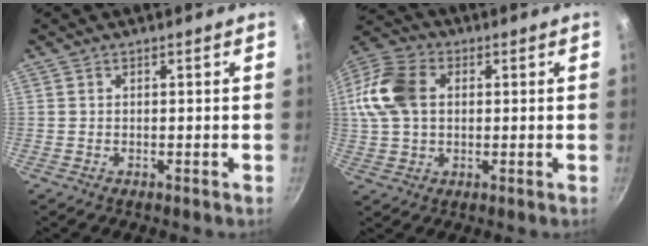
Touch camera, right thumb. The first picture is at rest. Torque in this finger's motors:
{"motor_torque": [-0.36, 0.84, 0.78, -0.32, 0.07]}